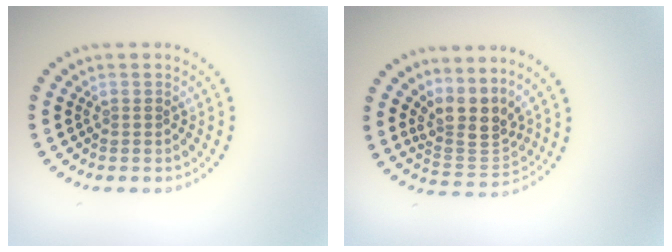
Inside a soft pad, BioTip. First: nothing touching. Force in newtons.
{"total": 3.8, "press": 2.9, "slide": 2.4}